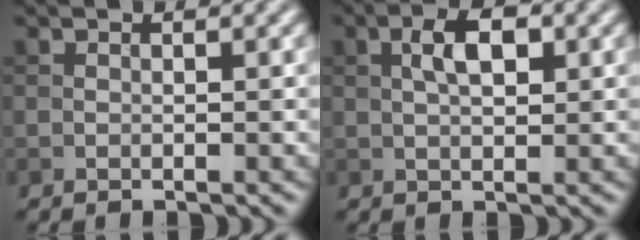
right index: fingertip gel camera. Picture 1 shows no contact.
{"total": 3.5, "force": [0.8, 1.6, 3.0], "torque": [-0.056, 0.007, 0.011]}